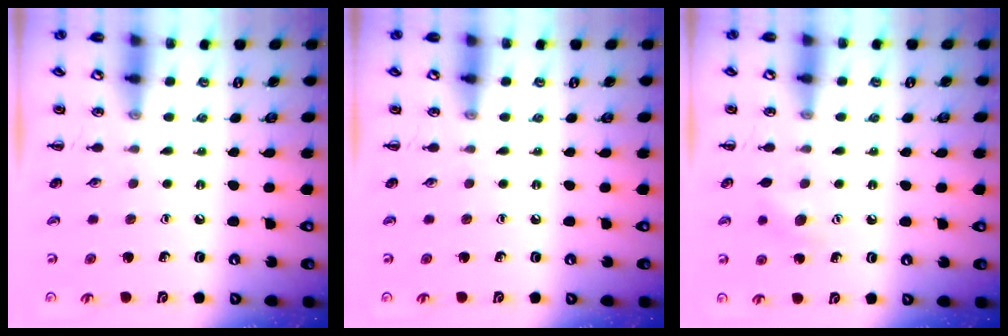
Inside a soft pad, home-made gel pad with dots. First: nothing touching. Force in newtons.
{"total": 0.0}
{"total": 5.4, "press": 5.2, "slide": 1.2}